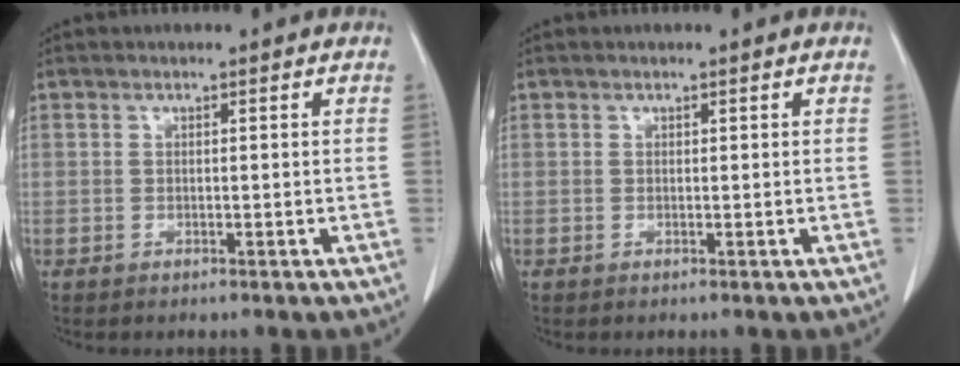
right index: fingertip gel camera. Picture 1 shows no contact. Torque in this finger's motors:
{"motor_torque": [-0.07, 0.03, 0.00, 0.01]}